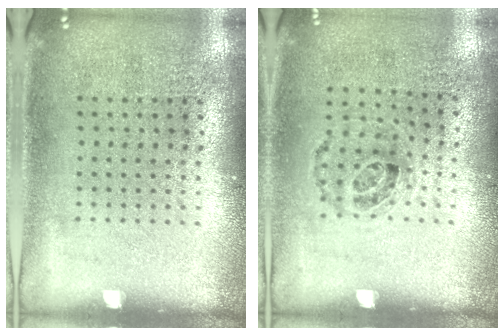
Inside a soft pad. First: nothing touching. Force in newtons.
{"total": 0.9, "press": 0.7, "slide": 0.6}